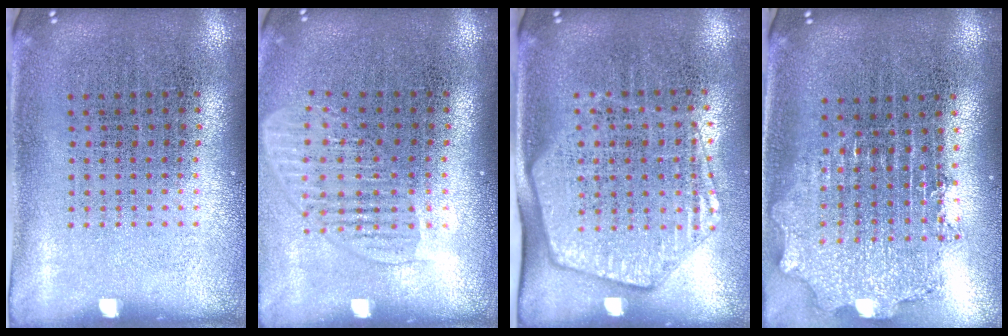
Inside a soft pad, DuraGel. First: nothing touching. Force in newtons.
{"total": 1.6, "press": 1.4, "slide": 0.8}
{"total": 1.9, "press": 1.7, "slide": 0.9}
{"total": 2.1, "press": 1.6, "slide": 1.4}